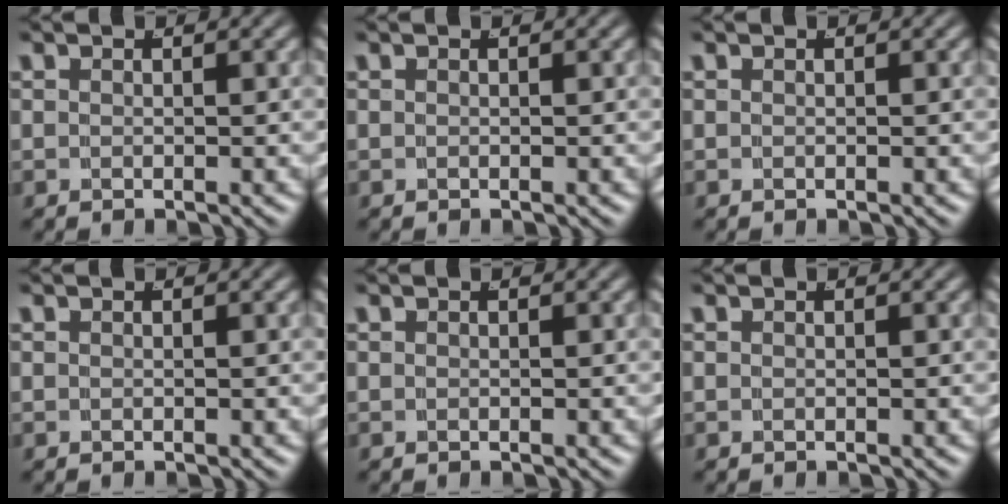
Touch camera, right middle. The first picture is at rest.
{"total": 0.0}
{"total": 1.3, "force": [-0.2, -1.2, -0.3], "torque": [0.017, -0.010, 0.008]}
{"total": 0.0}
{"total": 0.0}
{"total": 0.0}